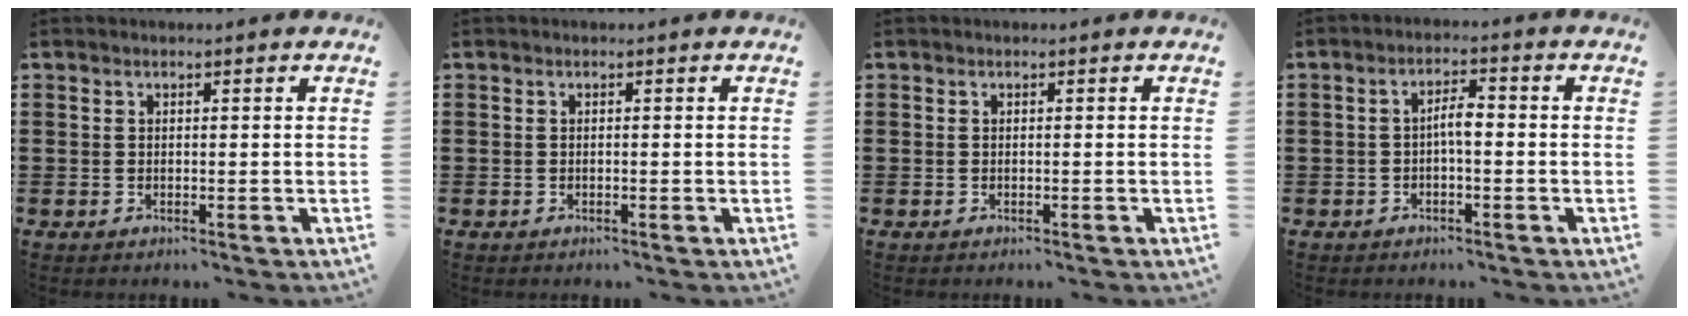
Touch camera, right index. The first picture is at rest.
{"total": 0.0}
{"total": 0.0}
{"total": 2.8, "force": [-0.5, 0.8, 2.7], "torque": [-0.050, 0.005, -0.012]}